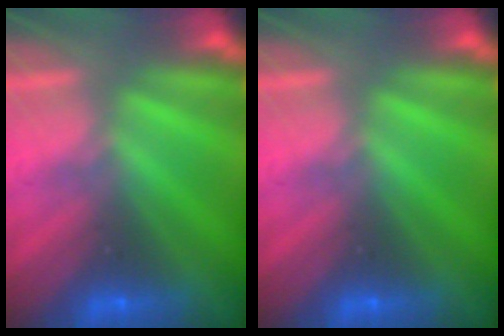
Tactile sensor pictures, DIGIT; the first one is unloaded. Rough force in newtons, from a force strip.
{"total": 0.0}